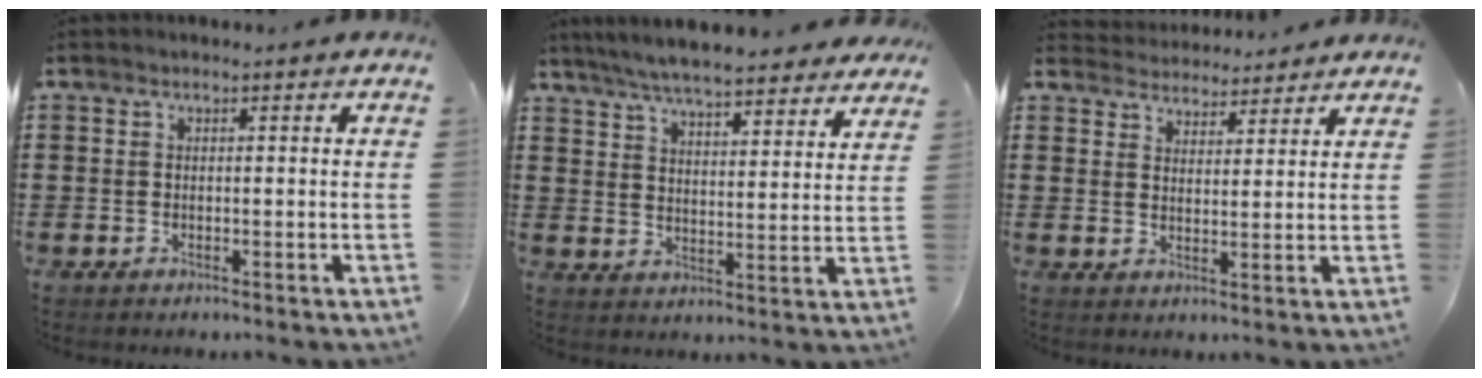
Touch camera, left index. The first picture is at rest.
{"total": 6.6, "force": [6.3, 0.3, 2.1], "torque": [-0.066, -0.030, 0.113]}
{"total": 3.7, "force": [3.6, 0.6, -0.3], "torque": [-0.008, -0.014, 0.067]}